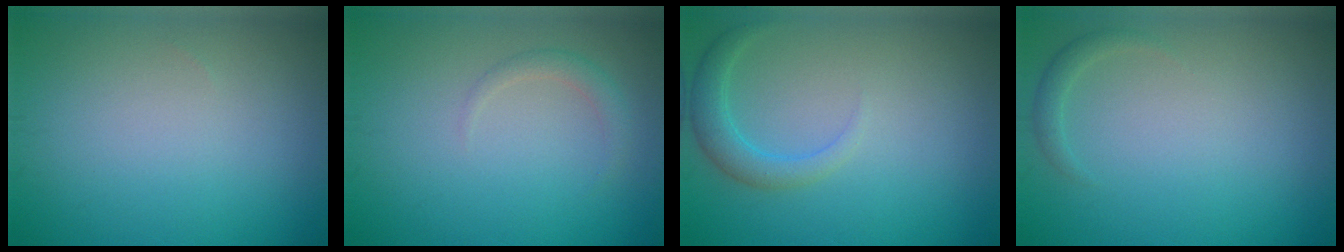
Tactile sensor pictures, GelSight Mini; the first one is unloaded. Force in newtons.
{"total": 1.3, "press": 1.3, "slide": 0.1}
{"total": 2.4, "press": 2.4, "slide": 0.2}
{"total": 1.1, "press": 1.1, "slide": 0.2}